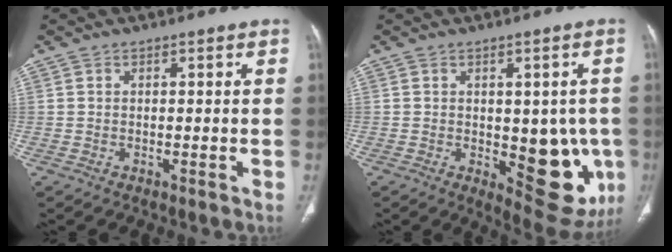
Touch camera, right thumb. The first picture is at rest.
{"total": 14.1, "force": [-2.6, 6.9, 12.0], "torque": [-0.101, -0.016, -0.014]}